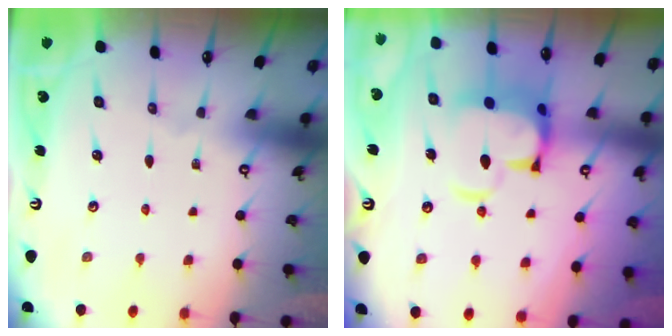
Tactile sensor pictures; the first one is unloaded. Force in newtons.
{"total": 6.5, "press": 6.2, "slide": 2.0}